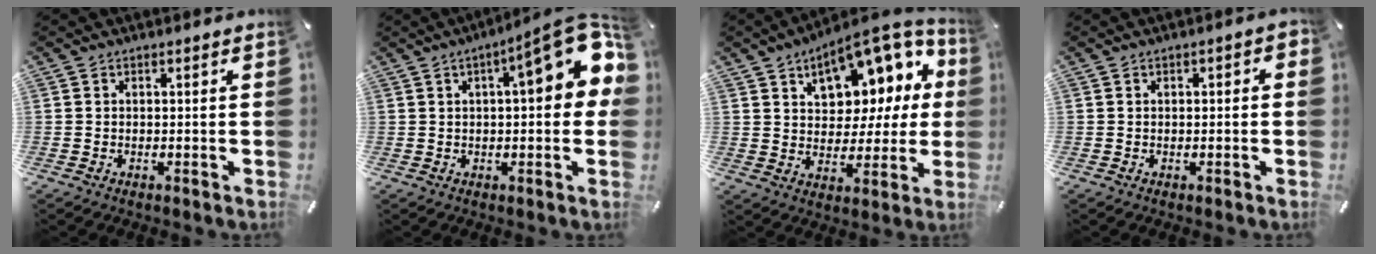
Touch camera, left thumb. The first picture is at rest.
{"total": 17.3, "force": [6.0, 5.2, 15.4], "torque": [-0.186, -0.043, 0.085]}
{"total": 15.0, "force": [8.0, 9.2, 8.8], "torque": [-0.120, -0.054, 0.137]}
{"total": 1.8, "force": [-0.4, 0.8, 1.5], "torque": [-0.025, 0.004, -0.008]}